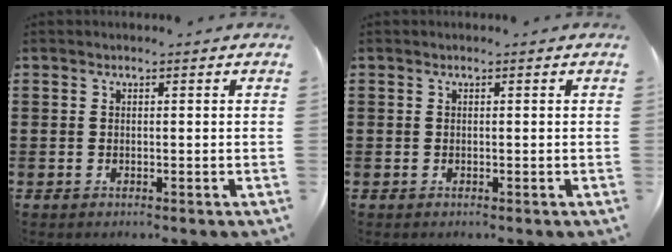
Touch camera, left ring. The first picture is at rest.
{"total": 0.0}